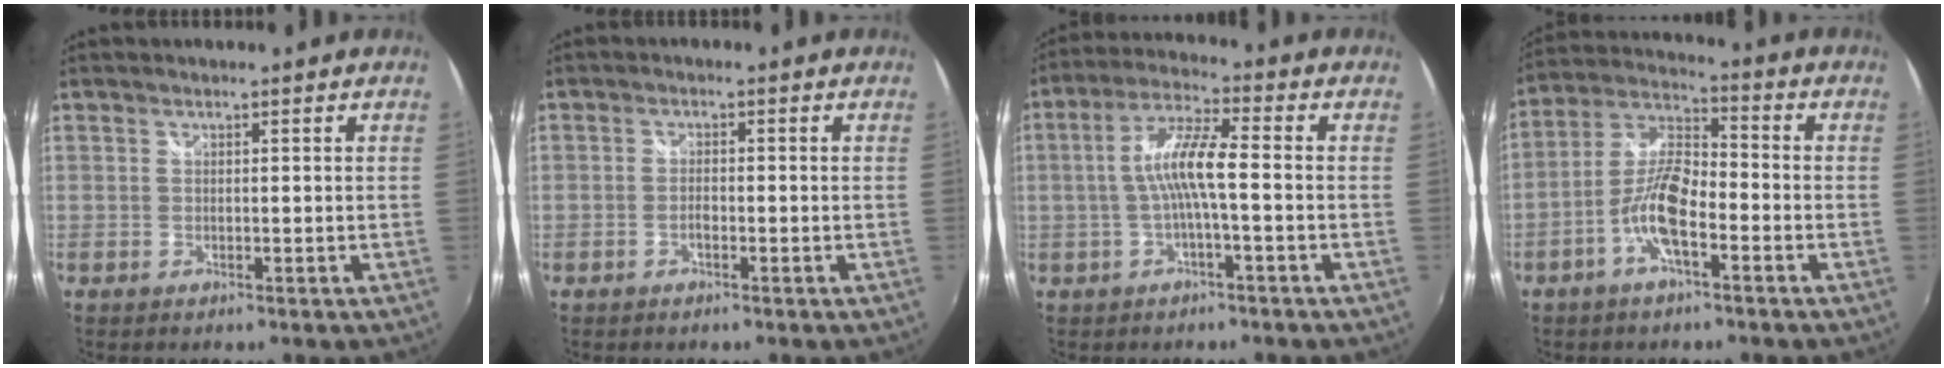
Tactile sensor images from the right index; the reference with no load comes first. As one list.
[{"total": 1.6, "force": [-0.7, 0.7, 1.3], "torque": [-0.028, 0.002, -0.016]}, {"total": 7.7, "force": [-1.2, 0.7, 7.6], "torque": [-0.163, 0.015, -0.021]}, {"total": 9.7, "force": [-4.2, 3.0, 8.2], "torque": [-0.178, 0.008, -0.084]}]